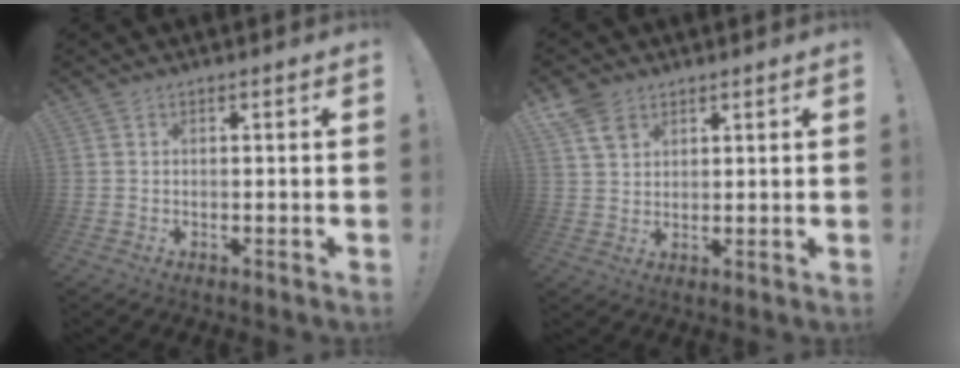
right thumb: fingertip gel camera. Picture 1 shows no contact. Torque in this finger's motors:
{"motor_torque": [-0.37, 0.58, 0.15, 0.38, -0.04]}